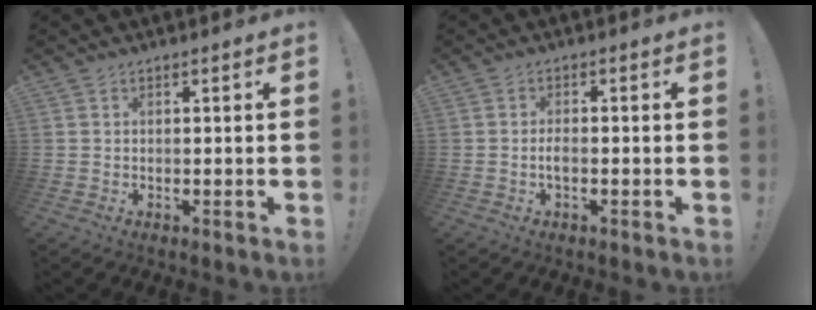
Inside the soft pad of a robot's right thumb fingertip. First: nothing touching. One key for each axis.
{"total": 2.5, "fx": -0.9, "fy": 0.8, "fz": 2.2, "tx": -0.045, "ty": 0.001, "tz": -0.018}